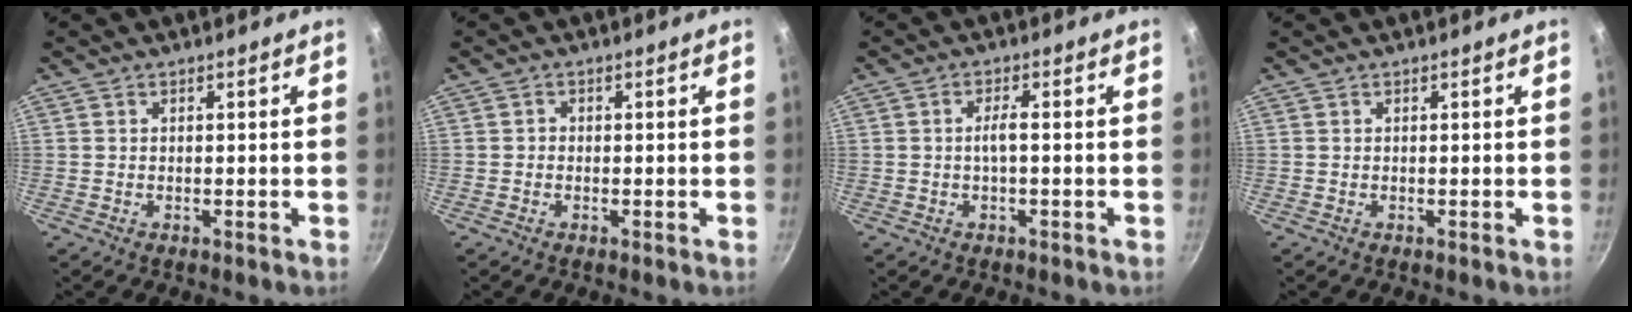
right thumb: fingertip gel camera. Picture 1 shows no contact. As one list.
[{"total": 0.7, "force": [-0.2, 0.6, 0.1], "torque": [0.000, 0.000, -0.007]}, {"total": 2.4, "force": [-0.3, 0.5, 2.3], "torque": [-0.051, 0.011, -0.007]}, {"total": 0.0}]